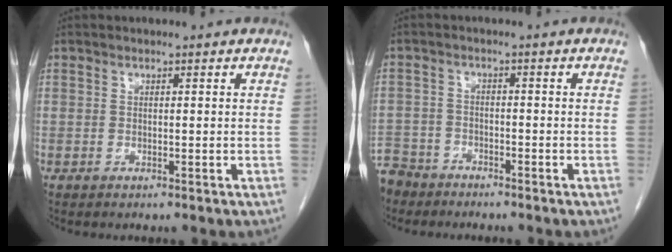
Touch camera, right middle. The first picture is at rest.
{"total": 7.5, "force": [-6.4, 3.8, 0.8], "torque": [-0.030, -0.007, -0.118]}